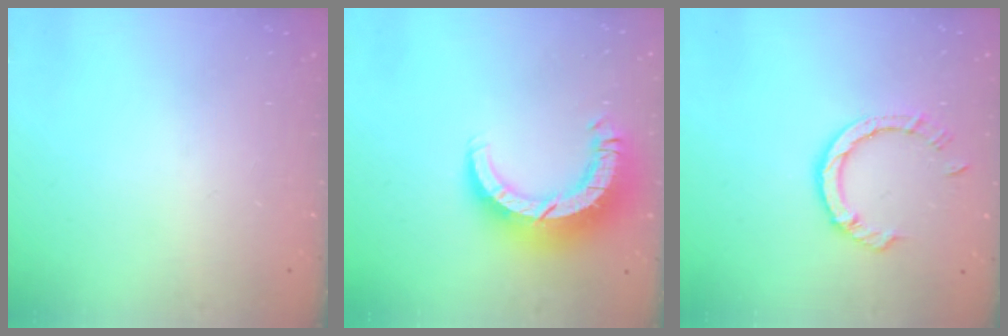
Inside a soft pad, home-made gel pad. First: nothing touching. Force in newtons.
{"total": 11.5, "press": 11.5, "slide": 1.1}
{"total": 6.9, "press": 6.8, "slide": 0.8}